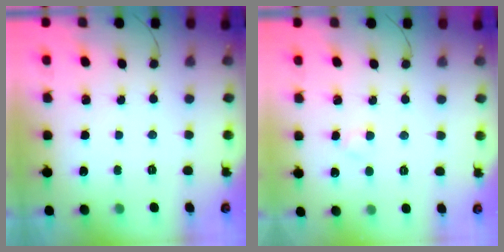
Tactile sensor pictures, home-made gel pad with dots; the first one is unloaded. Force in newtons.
{"total": 2.2, "press": 2.0, "slide": 0.9}